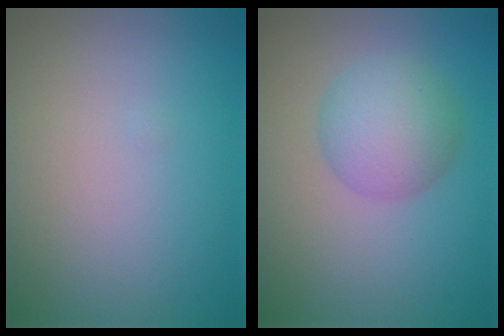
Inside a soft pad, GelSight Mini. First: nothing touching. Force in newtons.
{"total": 3.5, "press": 3.5, "slide": 0.1}